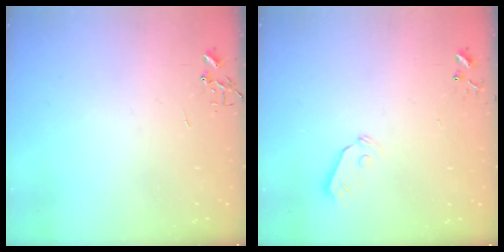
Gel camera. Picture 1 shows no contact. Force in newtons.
{"total": 5.5, "press": 5.4, "slide": 0.6}